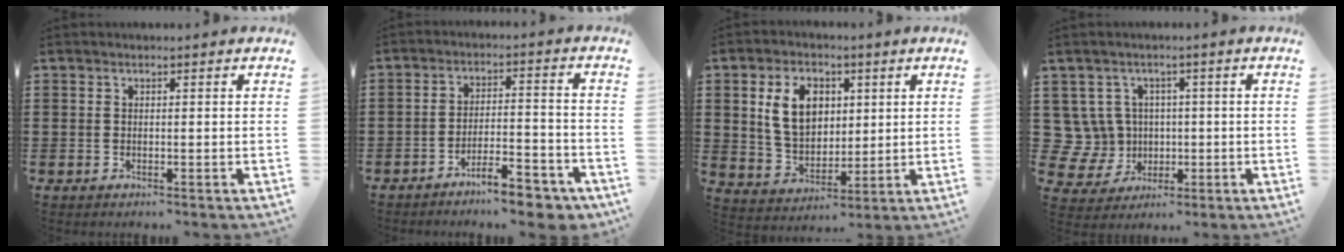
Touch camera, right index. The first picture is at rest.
{"total": 7.6, "force": [-6.7, 1.1, 3.4], "torque": [-0.046, 0.014, -0.123]}
{"total": 9.1, "force": [2.3, 6.4, 6.0], "torque": [-0.136, 0.010, 0.035]}
{"total": 6.9, "force": [0.6, 6.6, 1.8], "torque": [-0.095, 0.002, 0.012]}